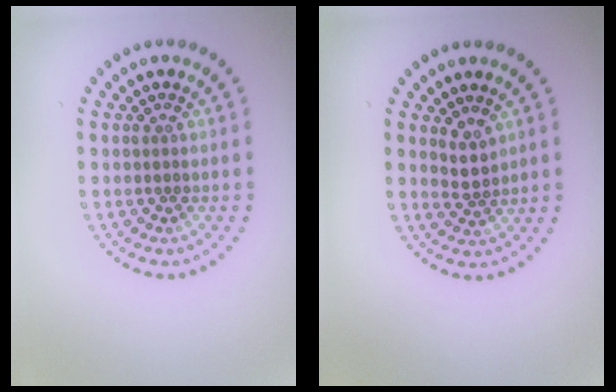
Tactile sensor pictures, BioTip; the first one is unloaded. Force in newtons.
{"total": 1.7, "press": 1.3, "slide": 1.2}